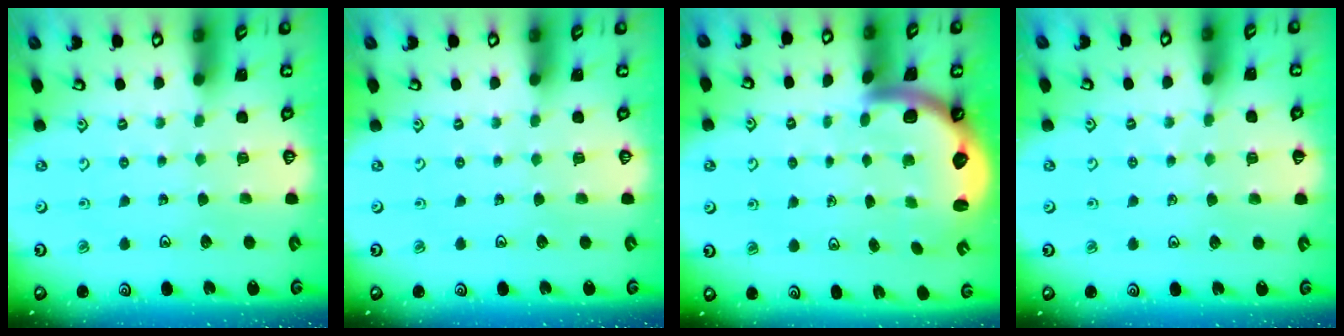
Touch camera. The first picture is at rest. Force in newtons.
{"total": 0.0}
{"total": 3.1, "press": 3.1, "slide": 0.5}
{"total": 3.3, "press": 3.3, "slide": 0.4}